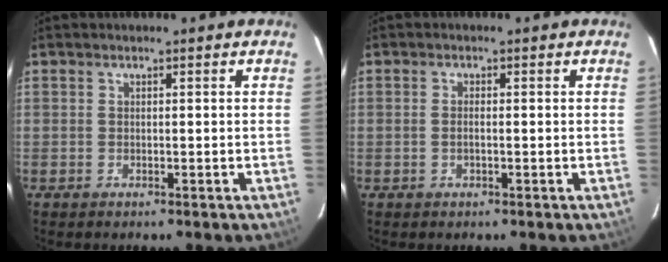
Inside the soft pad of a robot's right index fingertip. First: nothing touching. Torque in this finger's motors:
{"motor_torque": [-0.09, 0.05, -0.06, -0.01]}